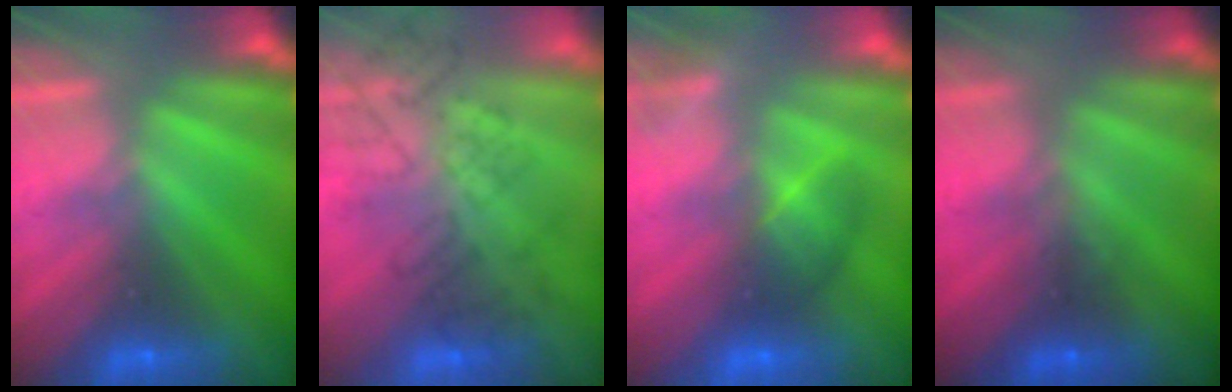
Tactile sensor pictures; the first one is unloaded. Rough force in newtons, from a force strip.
{"total": 4.5}
{"total": 3.6}
{"total": 1.3}